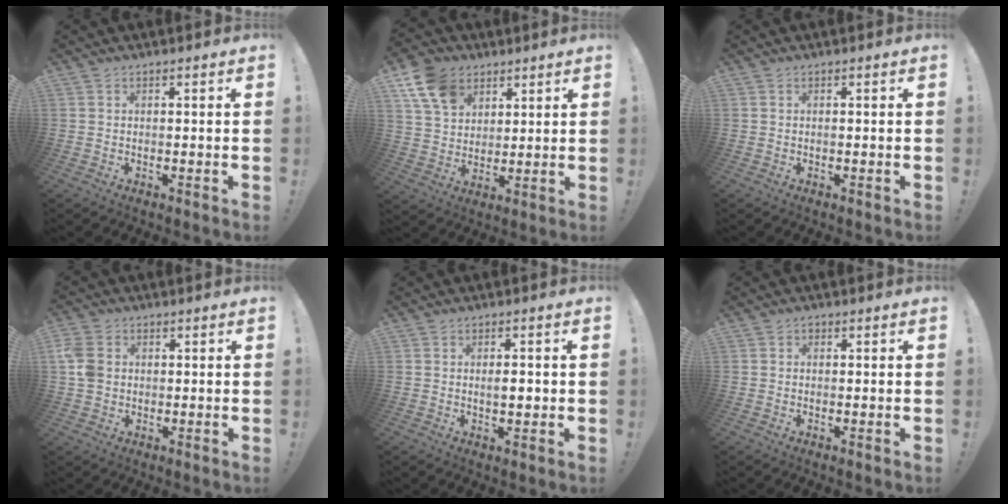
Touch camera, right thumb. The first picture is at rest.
{"total": 12.9, "force": [6.8, 9.1, 6.0], "torque": [-0.102, -0.026, 0.136]}
{"total": 0.0}
{"total": 7.1, "force": [0.9, 5.8, 3.9], "torque": [-0.081, 0.007, 0.019]}
{"total": 2.9, "force": [-0.3, 1.2, 2.6], "torque": [-0.036, 0.002, -0.010]}
{"total": 0.6, "force": [-0.1, 0.6, 0.2], "torque": [0.004, -0.001, -0.004]}